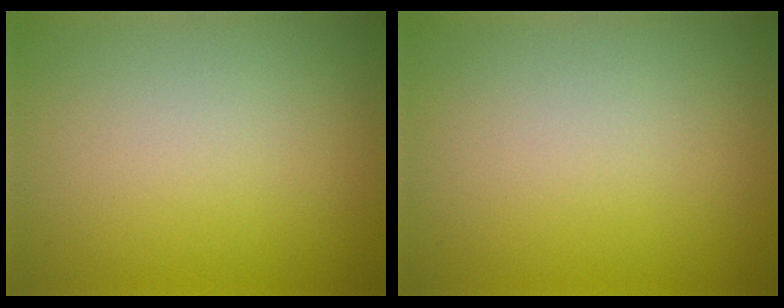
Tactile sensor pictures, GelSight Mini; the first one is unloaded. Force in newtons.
{"total": 0.0}